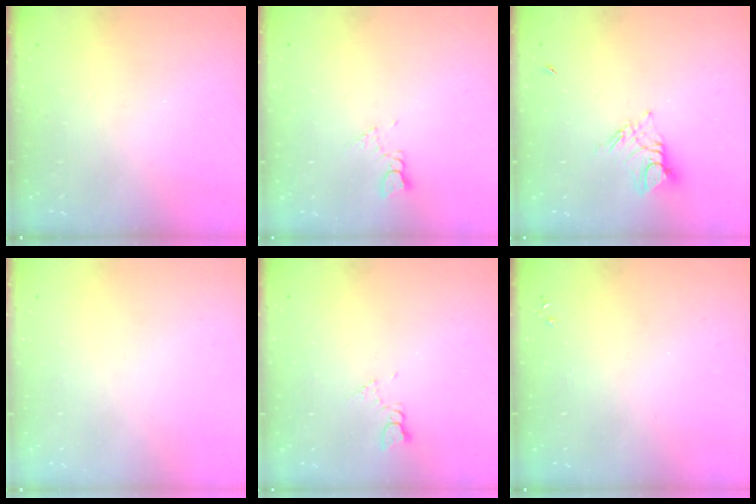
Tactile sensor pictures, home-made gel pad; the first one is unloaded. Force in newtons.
{"total": 2.7, "press": 2.7, "slide": 0.3}
{"total": 8.6, "press": 8.5, "slide": 0.8}
{"total": 0.0}
{"total": 2.6, "press": 2.6, "slide": 0.4}
{"total": 0.0}